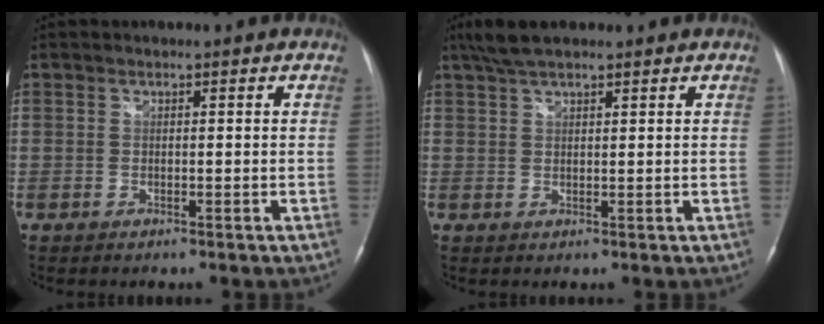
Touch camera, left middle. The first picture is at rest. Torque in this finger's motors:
{"motor_torque": [0.16, -0.05, 0.00, 0.05]}